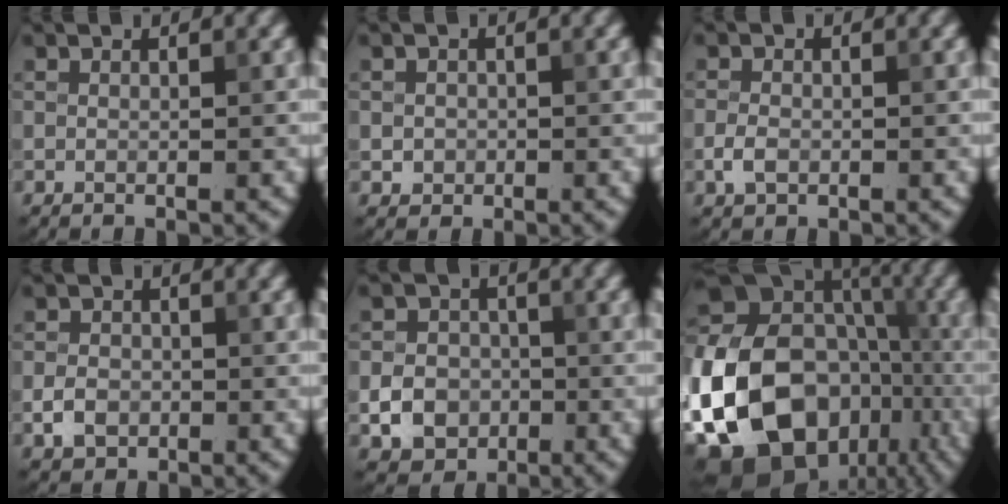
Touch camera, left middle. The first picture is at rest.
{"total": 1.2, "force": [-0.1, 1.1, 0.3], "torque": [0.002, -0.004, -0.004]}
{"total": 1.6, "force": [-0.6, 1.1, 1.0], "torque": [-0.020, 0.001, -0.015]}
{"total": 2.4, "force": [-0.8, 1.9, 1.3], "torque": [-0.018, 0.000, -0.020]}
{"total": 4.1, "force": [-1.2, 3.6, 1.7], "torque": [-0.026, 0.001, -0.026]}
{"total": 21.6, "force": [-6.8, 16.6, 12.1], "torque": [-0.252, -0.016, -0.115]}